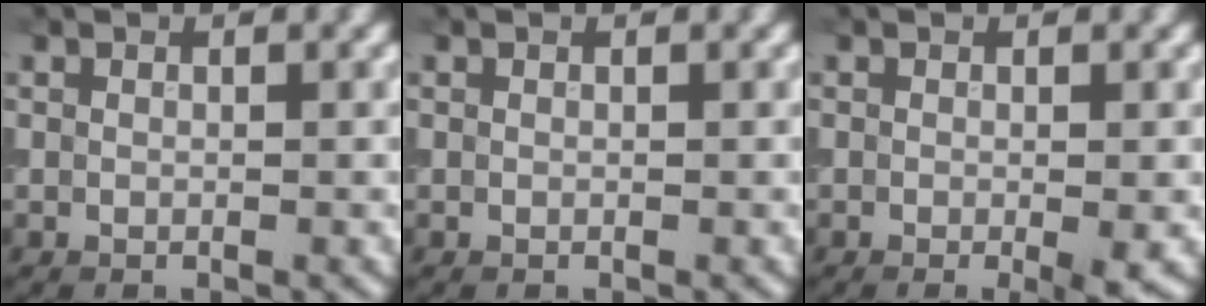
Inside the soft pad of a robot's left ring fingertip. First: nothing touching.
{"total": 0.0}
{"total": 2.0, "force": [-0.5, 0.3, 1.9], "torque": [-0.027, -0.010, -0.005]}